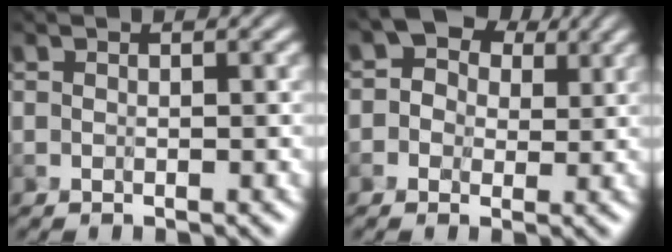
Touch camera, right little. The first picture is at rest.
{"total": 4.4, "force": [1.5, 3.4, 2.3], "torque": [-0.023, 0.010, -0.001]}